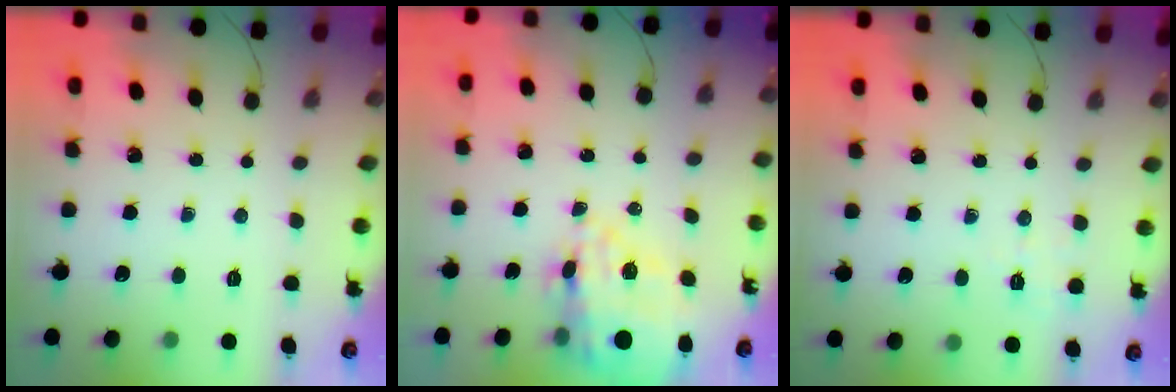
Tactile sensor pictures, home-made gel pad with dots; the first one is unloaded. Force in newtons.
{"total": 14.4, "press": 13.9, "slide": 4.0}
{"total": 2.7, "press": 2.0, "slide": 1.8}